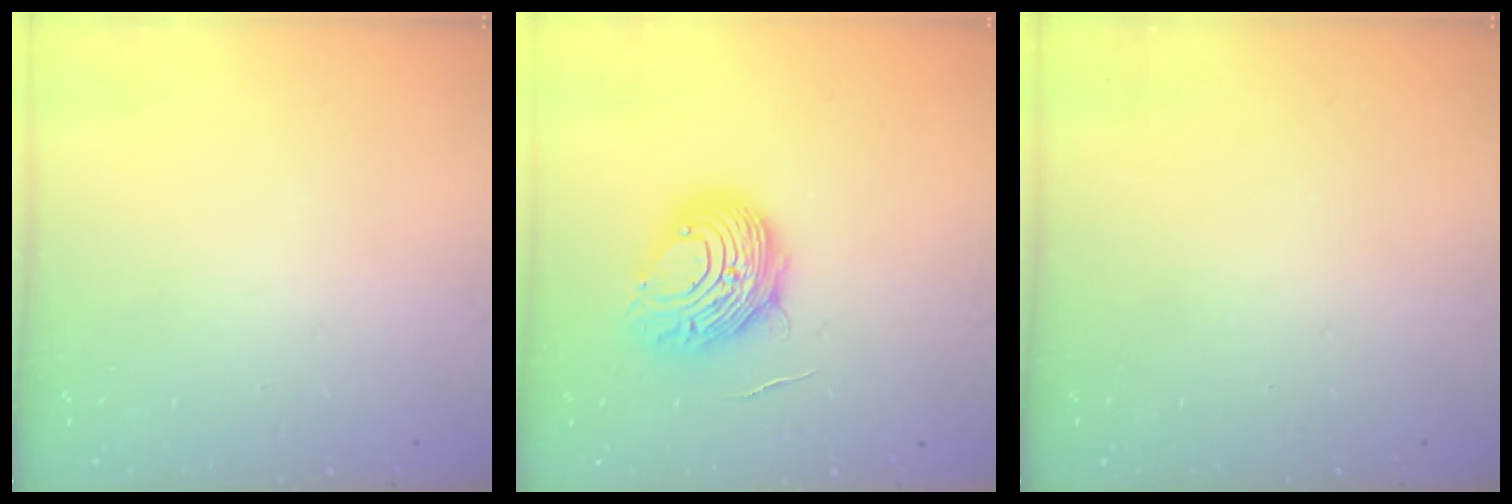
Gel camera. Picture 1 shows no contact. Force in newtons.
{"total": 10.3, "press": 10.3, "slide": 0.7}
{"total": 0.0}